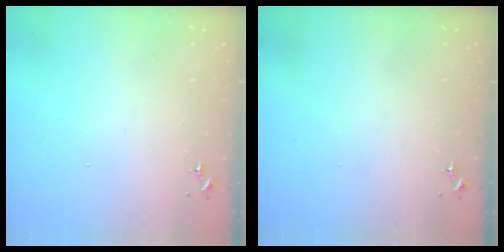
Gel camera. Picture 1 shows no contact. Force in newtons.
{"total": 0.0}